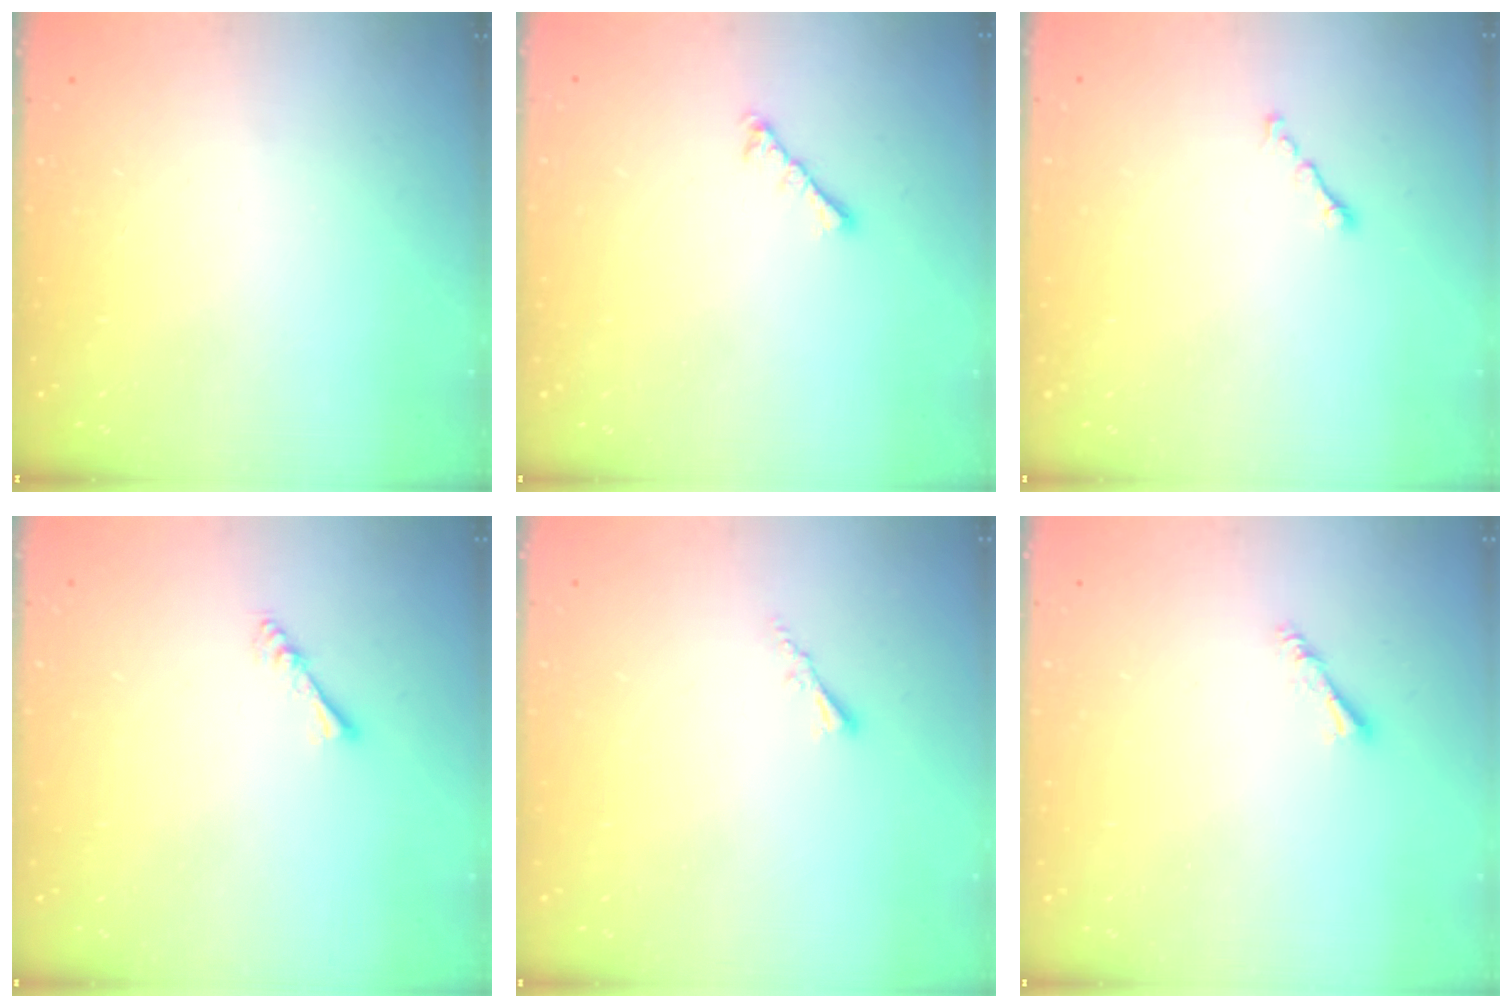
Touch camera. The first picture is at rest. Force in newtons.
{"total": 3.4, "press": 3.4, "slide": 0.6}
{"total": 0.8, "press": 0.6, "slide": 0.4}
{"total": 2.9, "press": 2.8, "slide": 0.4}
{"total": 1.8, "press": 1.7, "slide": 0.5}
{"total": 3.0, "press": 2.9, "slide": 0.6}